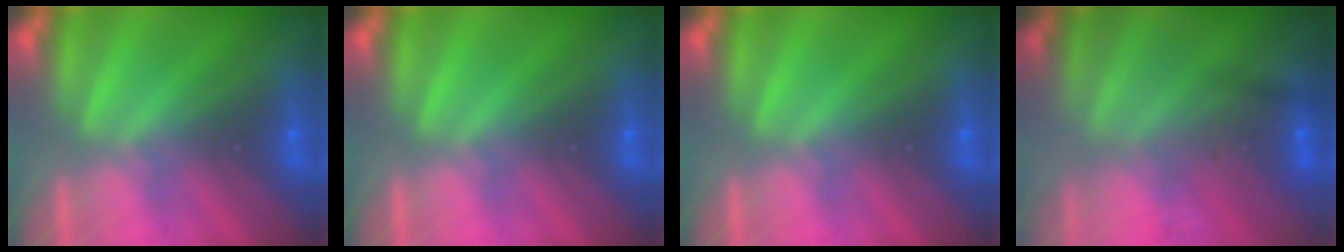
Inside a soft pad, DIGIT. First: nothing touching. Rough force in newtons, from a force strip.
{"total": 0.0}
{"total": 0.0}
{"total": 2.9}